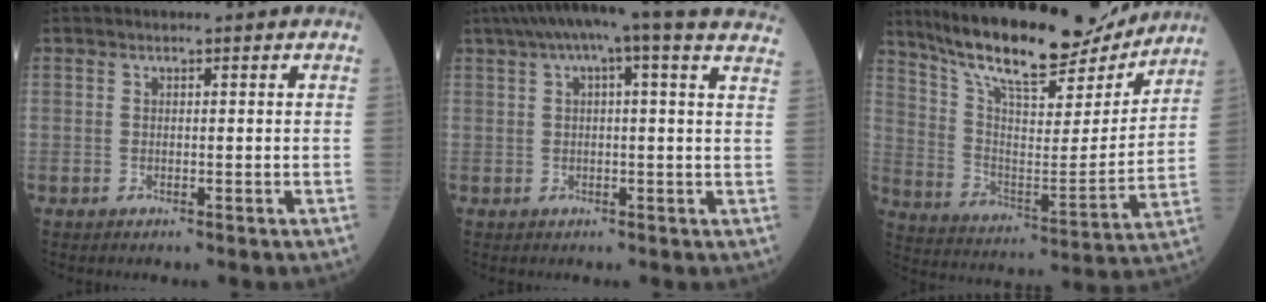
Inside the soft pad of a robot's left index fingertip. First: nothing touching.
{"total": 18.3, "force": [14.3, 1.3, 11.3], "torque": [-0.183, 0.051, 0.171]}
{"total": 20.7, "force": [17.8, 4.5, 9.4], "torque": [-0.165, -0.009, 0.289]}